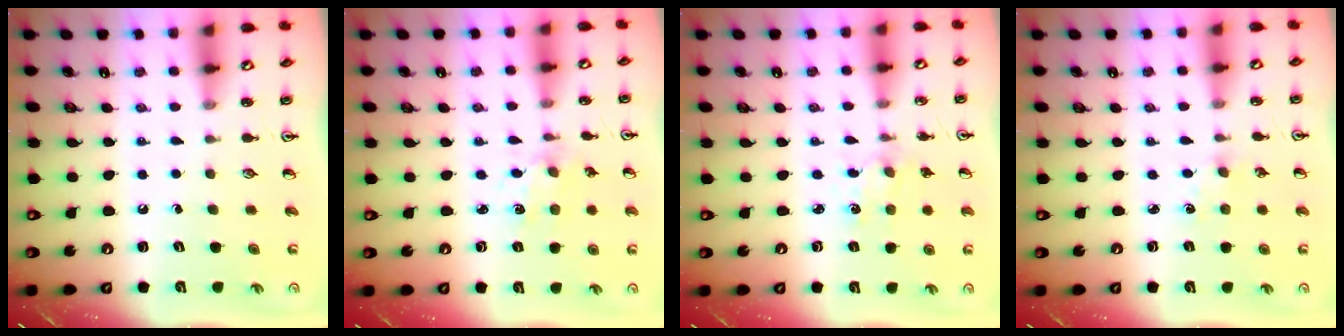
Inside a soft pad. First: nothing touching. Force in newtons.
{"total": 1.7, "press": 1.7, "slide": 0.3}
{"total": 2.0, "press": 1.9, "slide": 0.4}
{"total": 1.9, "press": 1.9, "slide": 0.4}